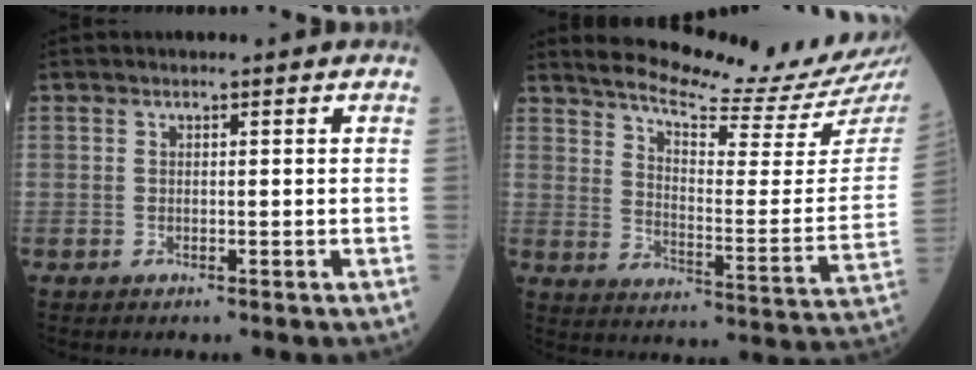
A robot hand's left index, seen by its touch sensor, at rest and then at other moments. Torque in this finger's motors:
{"motor_torque": [0.95, -1.18, 0.19, 0.04]}